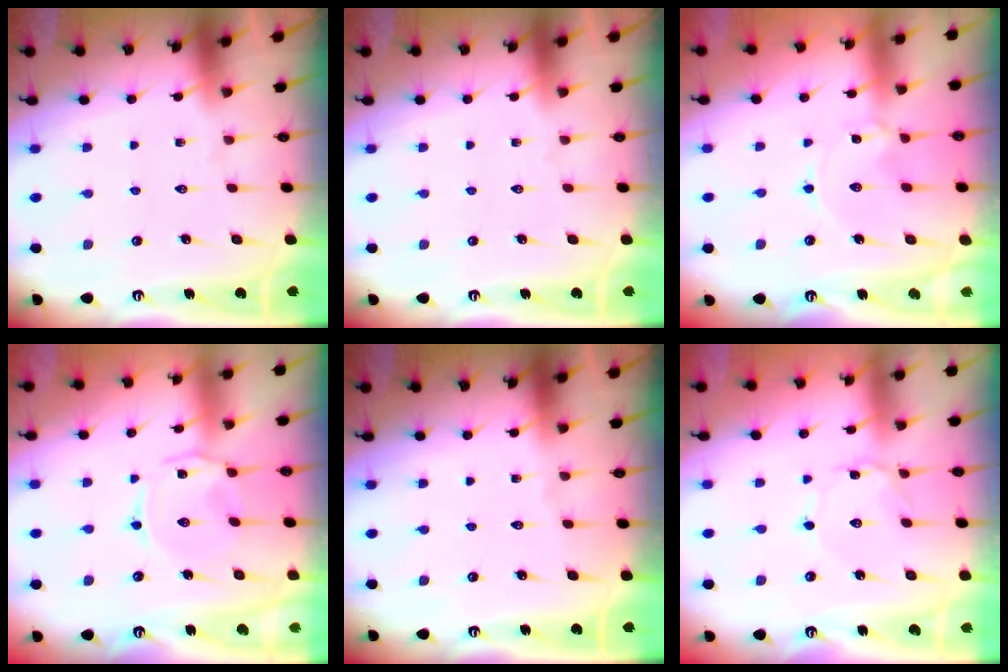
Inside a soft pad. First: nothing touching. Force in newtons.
{"total": 0.0}
{"total": 1.2, "press": 1.1, "slide": 0.1}
{"total": 2.5, "press": 2.4, "slide": 0.5}
{"total": 0.0}
{"total": 0.7, "press": 0.7, "slide": 0.1}